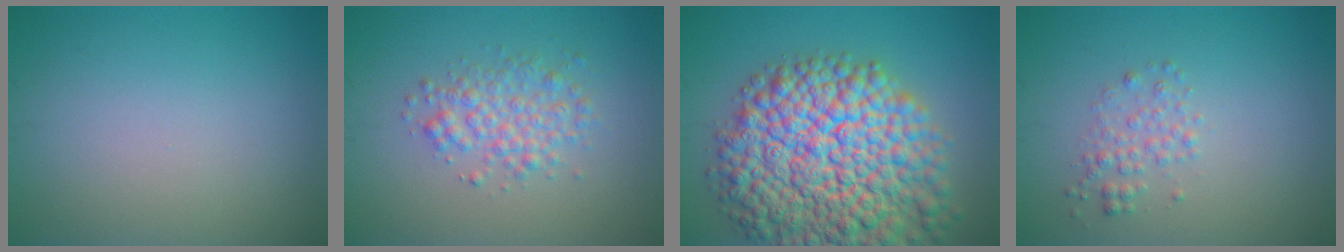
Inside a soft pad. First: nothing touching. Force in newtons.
{"total": 3.0, "press": 3.0, "slide": 0.1}
{"total": 15.3, "press": 15.3, "slide": 0.8}
{"total": 1.7, "press": 1.7, "slide": 0.0}